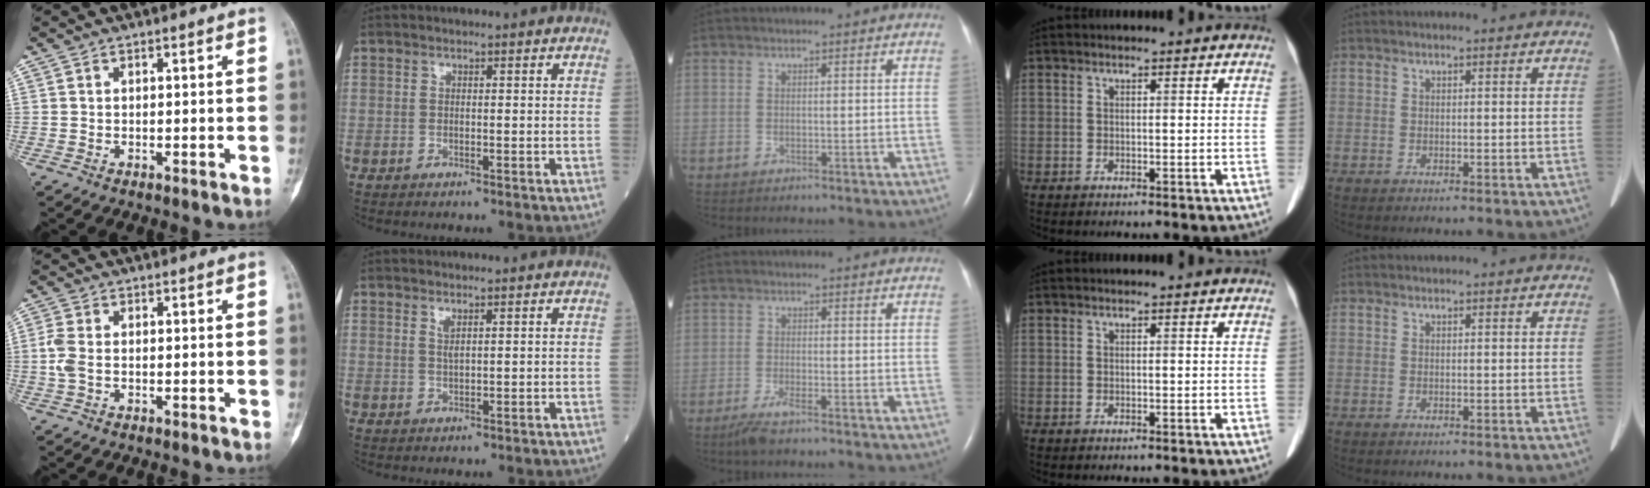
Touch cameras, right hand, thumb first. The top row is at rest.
{"thumb": {"total": 3.4, "force": [-0.3, 2.0, 2.7], "torque": [-0.084, 0.004, -0.009]}, "index": {"total": 1.4, "force": [0.8, 0.2, 1.1], "torque": [-0.026, -0.005, 0.018]}, "middle": {"total": 3.1, "force": [-2.3, 0.4, 2.1], "torque": [-0.054, -0.007, -0.046]}}